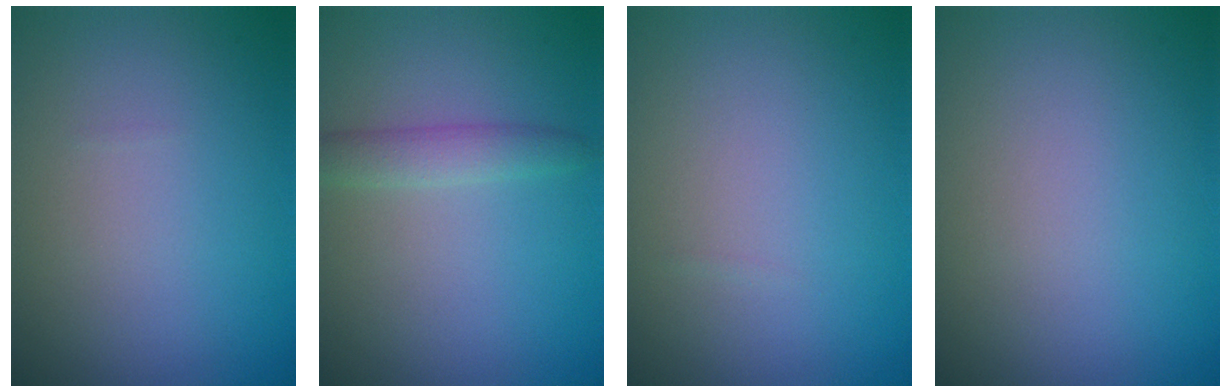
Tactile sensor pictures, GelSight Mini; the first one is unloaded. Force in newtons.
{"total": 1.9, "press": 1.9, "slide": 0.0}
{"total": 0.0}
{"total": 0.0}